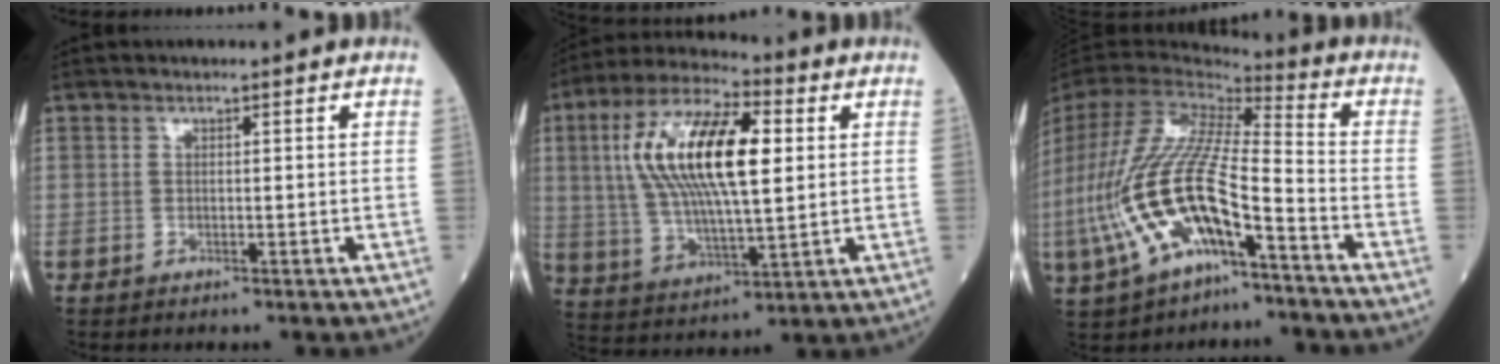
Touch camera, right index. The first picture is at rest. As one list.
[{"total": 17.8, "force": [3.6, 5.3, 16.6], "torque": [-0.333, 0.021, 0.063]}, {"total": 21.0, "force": [-8.6, 6.6, 17.9], "torque": [-0.429, -0.015, -0.158]}]